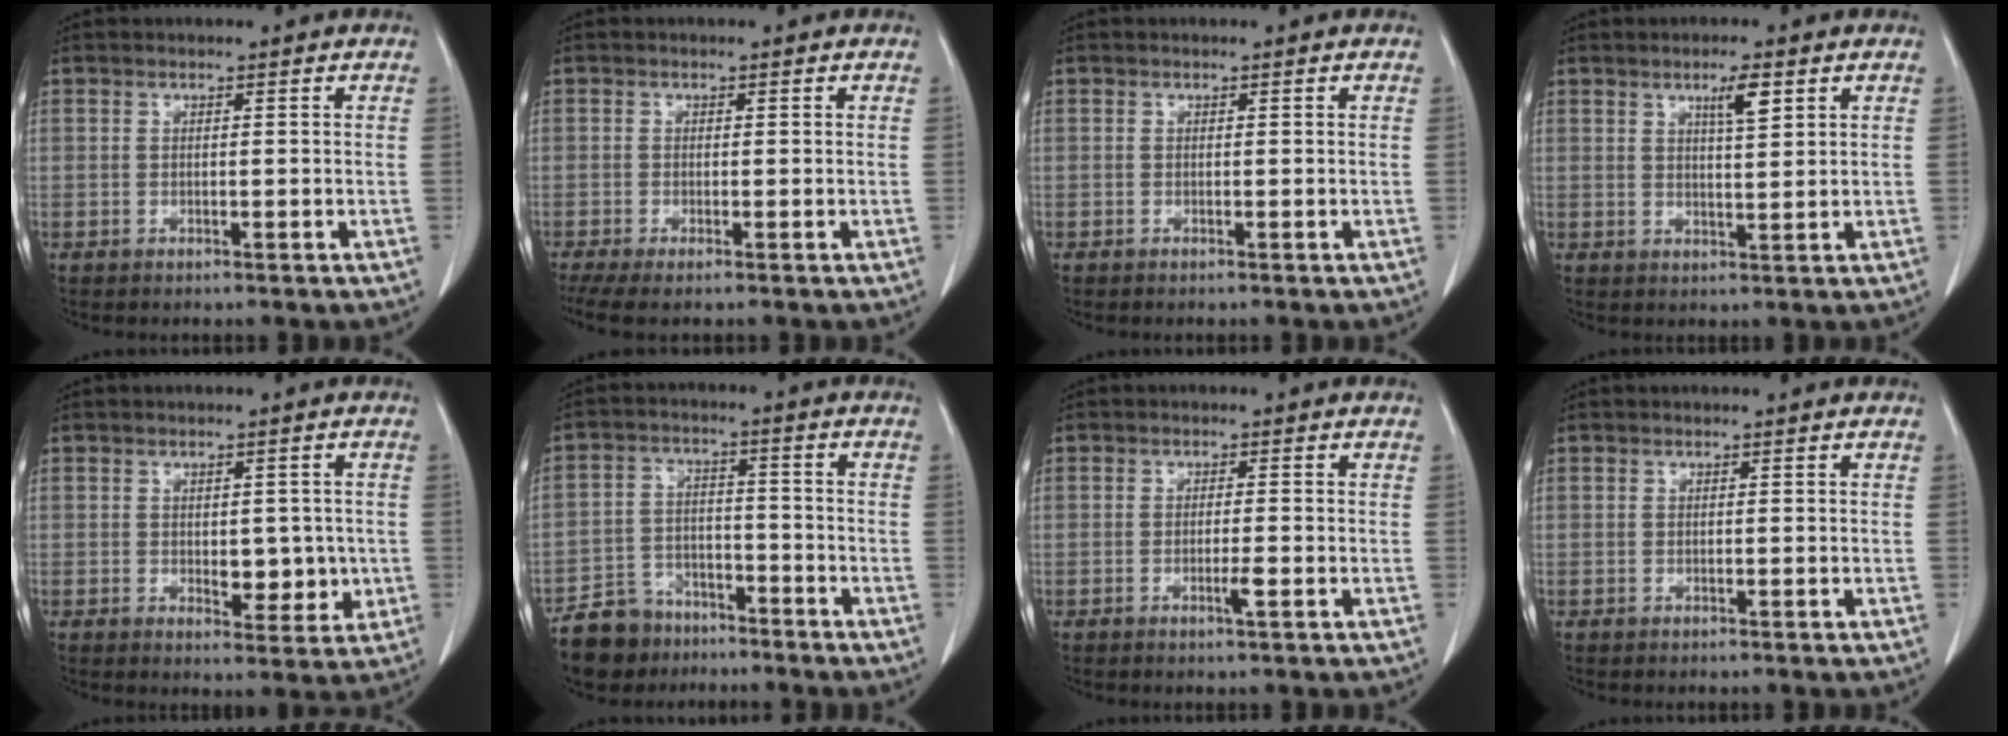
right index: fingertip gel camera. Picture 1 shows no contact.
{"total": 4.3, "force": [-3.0, 0.7, 3.0], "torque": [-0.054, -0.006, -0.051]}
{"total": 0.0}
{"total": 4.0, "force": [2.2, 0.5, 3.3], "torque": [-0.056, -0.002, 0.037]}
{"total": 5.4, "force": [-0.4, 2.9, 4.6], "torque": [-0.052, -0.004, 0.004]}
{"total": 8.6, "force": [-6.7, 5.1, 1.5], "torque": [-0.037, 0.007, -0.119]}
{"total": 2.0, "force": [-0.8, -0.1, 1.9], "torque": [-0.036, -0.004, -0.014]}
{"total": 0.0}